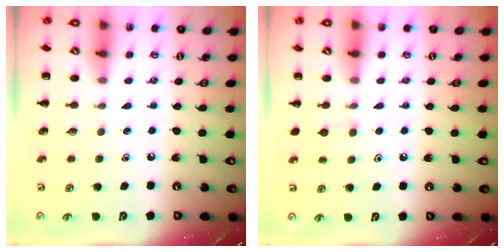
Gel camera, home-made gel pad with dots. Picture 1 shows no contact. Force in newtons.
{"total": 5.6, "press": 5.4, "slide": 1.6}